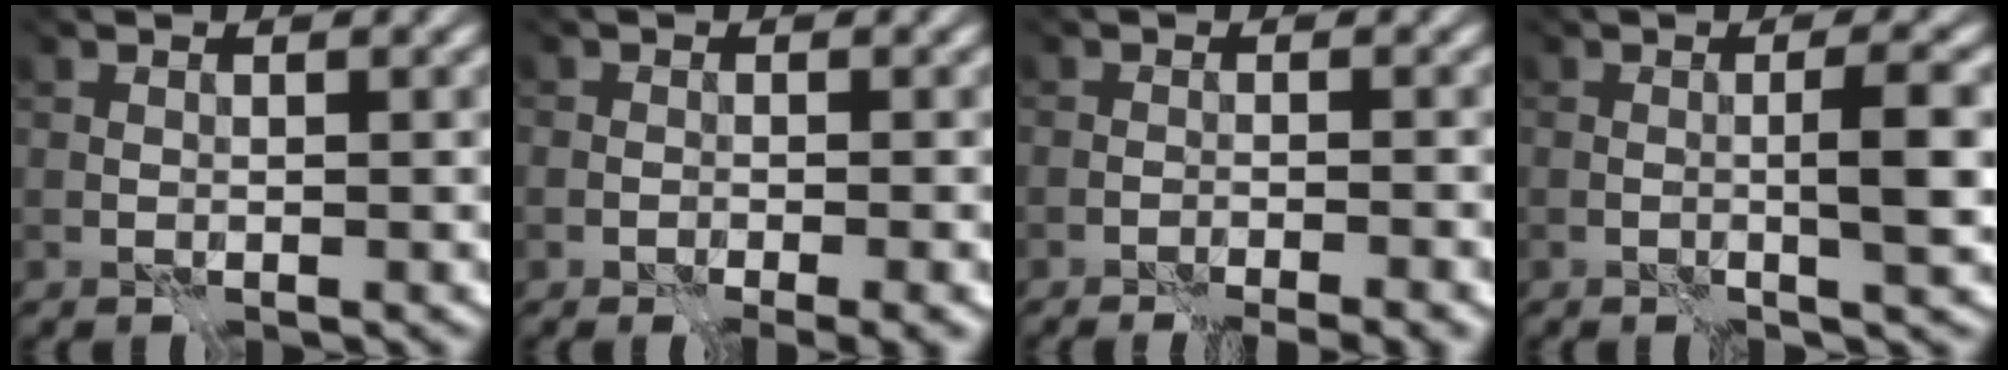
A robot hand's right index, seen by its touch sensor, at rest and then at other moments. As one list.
[{"total": 1.8, "force": [-0.7, 1.0, 1.2], "torque": [-0.012, -0.004, -0.013]}, {"total": 3.0, "force": [-1.8, 0.9, 2.3], "torque": [-0.010, 0.006, -0.025]}, {"total": 2.8, "force": [-0.4, -0.2, 2.7], "torque": [-0.042, 0.002, -0.008]}]